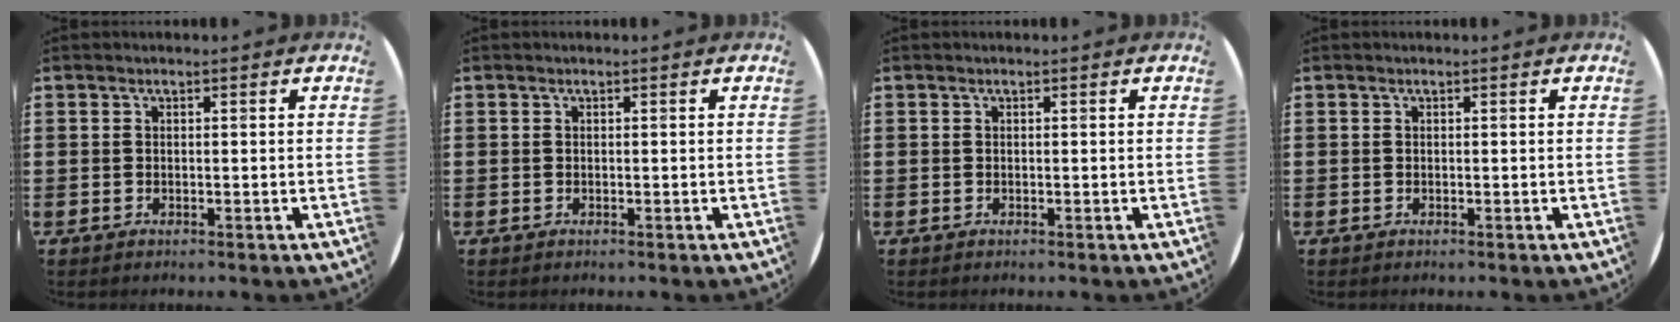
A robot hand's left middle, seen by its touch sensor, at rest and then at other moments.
{"total": 0.0}
{"total": 0.0}
{"total": 0.0}